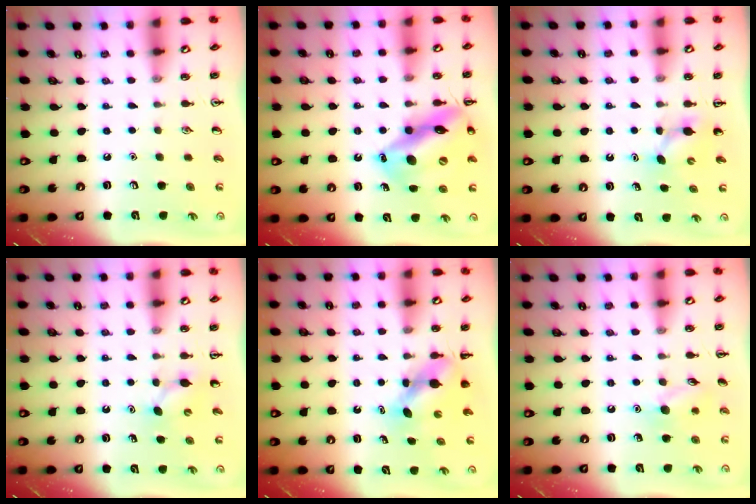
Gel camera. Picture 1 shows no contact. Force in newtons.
{"total": 16.5, "press": 16.3, "slide": 2.7}
{"total": 4.2, "press": 4.0, "slide": 1.1}
{"total": 3.7, "press": 3.5, "slide": 1.3}
{"total": 4.9, "press": 4.9, "slide": 0.5}
{"total": 8.7, "press": 8.5, "slide": 1.4}